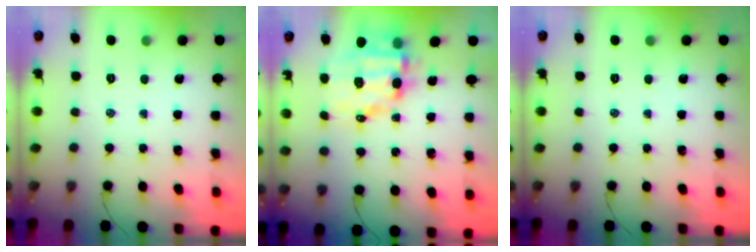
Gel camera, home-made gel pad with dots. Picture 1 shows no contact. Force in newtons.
{"total": 11.1, "press": 10.8, "slide": 2.6}
{"total": 0.0}